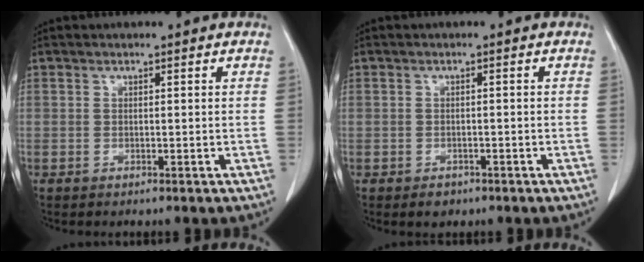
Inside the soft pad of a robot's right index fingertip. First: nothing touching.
{"total": 1.9, "force": [-1.2, 1.3, 0.6], "torque": [-0.007, 0.002, -0.011]}